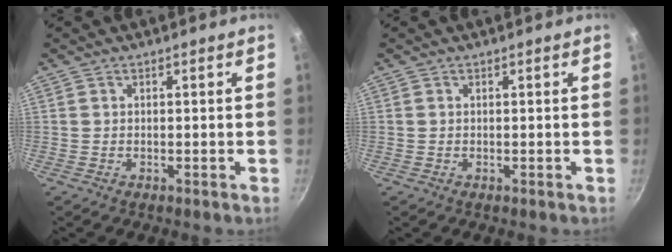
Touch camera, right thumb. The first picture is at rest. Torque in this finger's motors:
{"motor_torque": [0.15, 0.03, -0.20, 0.59, 0.03]}